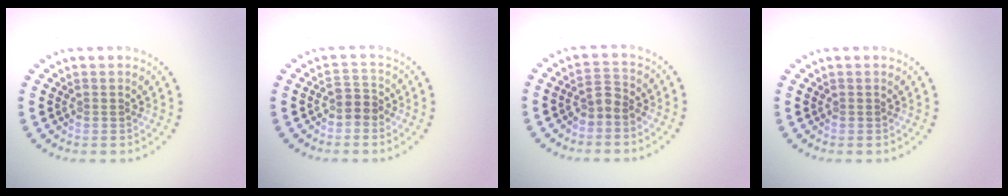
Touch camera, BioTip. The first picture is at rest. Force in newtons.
{"total": 1.9, "press": 1.6, "slide": 1.0}
{"total": 1.8, "press": 1.4, "slide": 1.2}
{"total": 0.0}